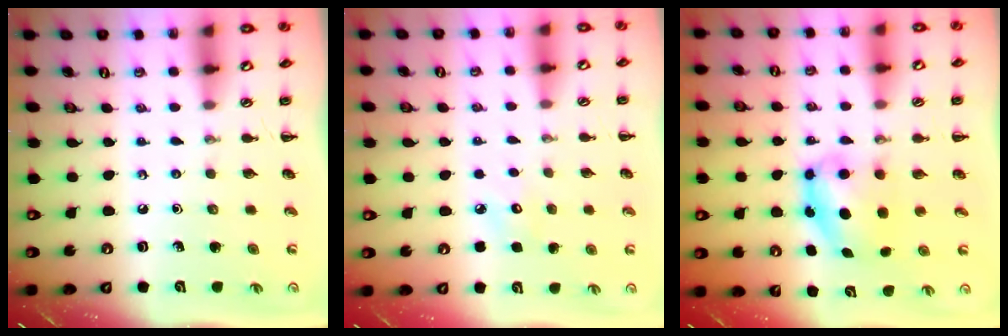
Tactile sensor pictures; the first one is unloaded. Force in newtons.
{"total": 5.8, "press": 5.6, "slide": 1.3}
{"total": 6.4, "press": 6.3, "slide": 0.6}